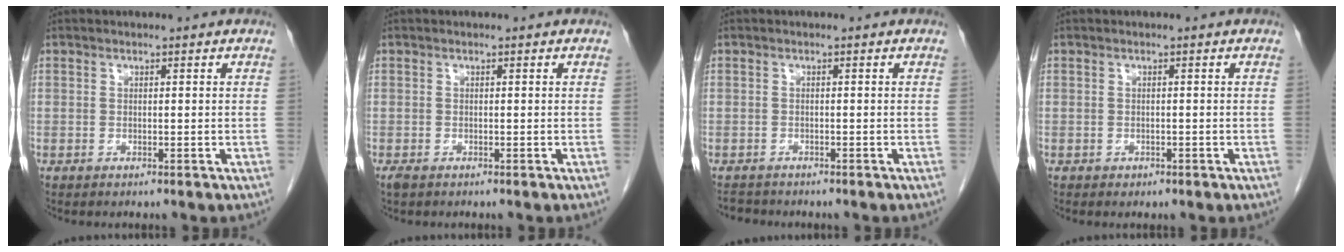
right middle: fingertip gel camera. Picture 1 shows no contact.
{"total": 1.1, "force": [-0.8, 0.5, 0.6], "torque": [-0.019, -0.004, -0.012]}
{"total": 1.8, "force": [-1.8, 0.5, 0.0], "torque": [-0.003, -0.006, -0.029]}
{"total": 0.8, "force": [-0.4, 0.7, 0.3], "torque": [-0.006, 0.002, -0.001]}